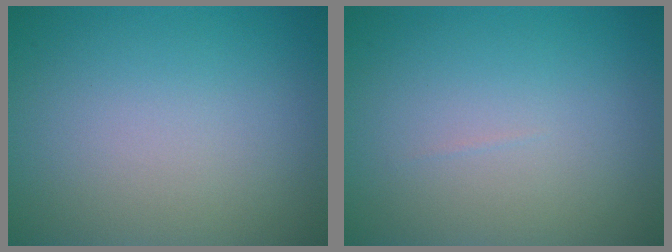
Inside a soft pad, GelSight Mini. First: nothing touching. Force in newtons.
{"total": 0.0}